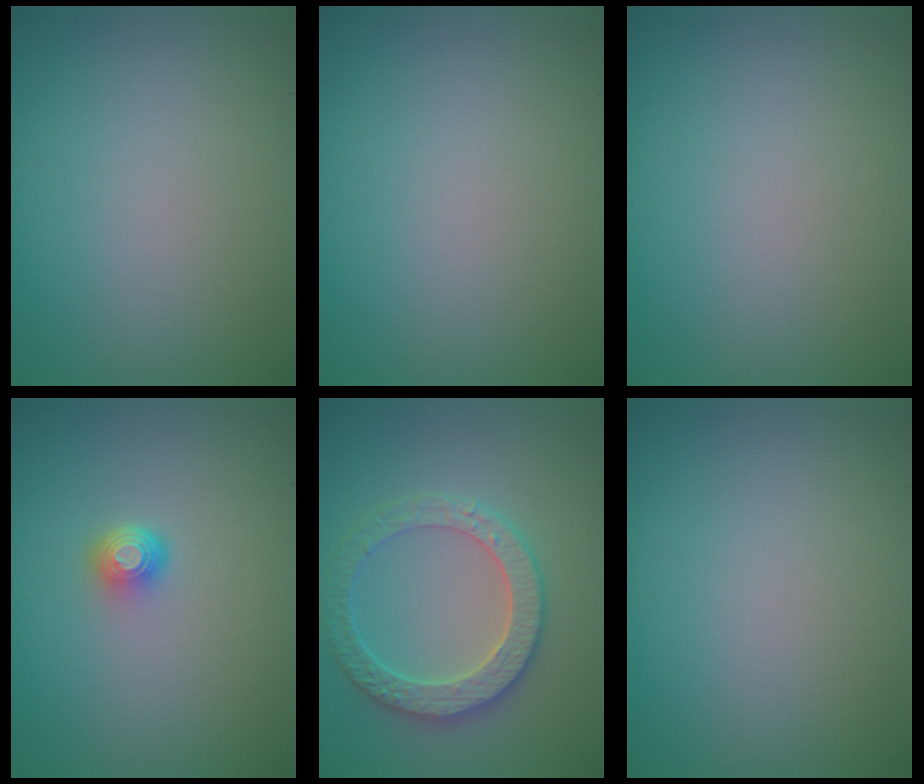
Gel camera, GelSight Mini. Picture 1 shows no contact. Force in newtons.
{"total": 0.0}
{"total": 0.0}
{"total": 1.6, "press": 1.2, "slide": 1.1}
{"total": 4.2, "press": 4.0, "slide": 1.0}
{"total": 0.0}